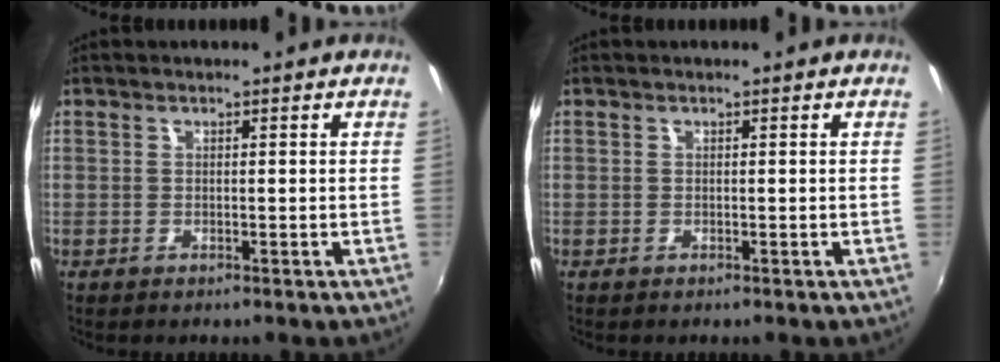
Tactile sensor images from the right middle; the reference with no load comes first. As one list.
[{"total": 0.0}]